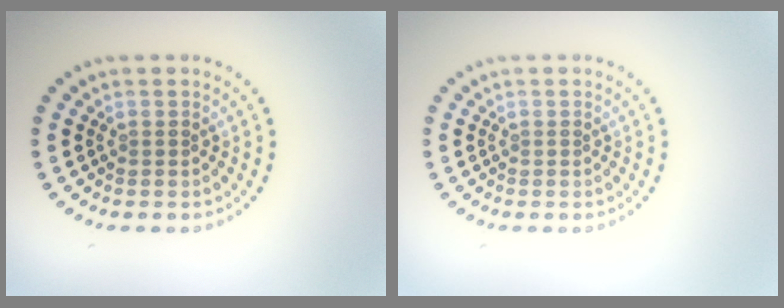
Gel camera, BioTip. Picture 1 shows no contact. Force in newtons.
{"total": 0.0}